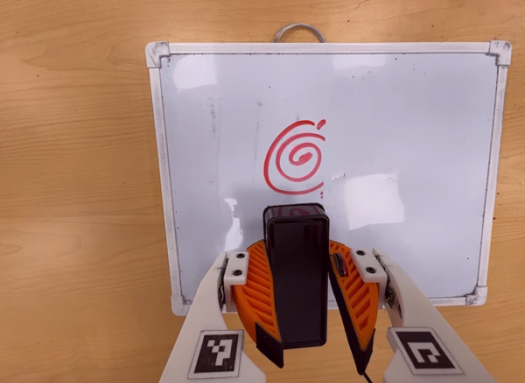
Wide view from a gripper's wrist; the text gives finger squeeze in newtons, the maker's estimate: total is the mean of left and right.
{"total": 9.5, "left": 10.1, "right": 8.8}